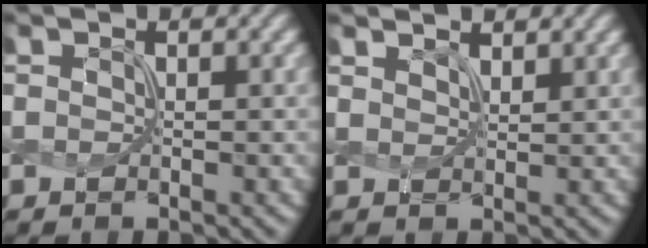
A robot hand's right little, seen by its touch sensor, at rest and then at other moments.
{"total": 2.6, "force": [2.4, 0.7, 0.9], "torque": [-0.005, 0.010, 0.025]}